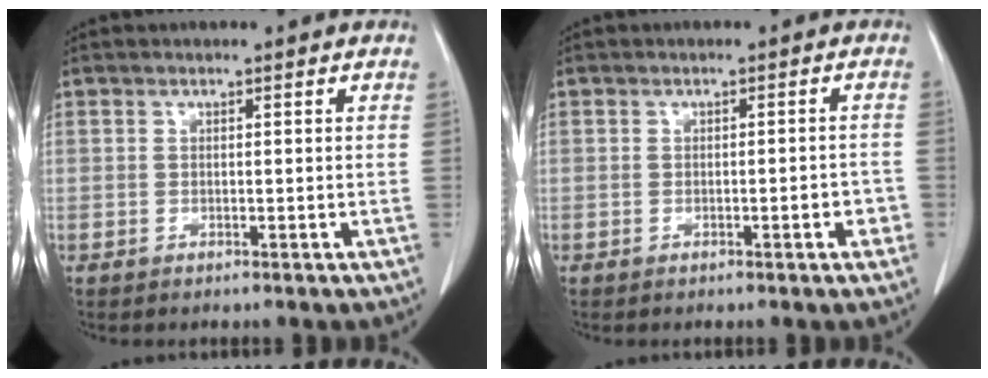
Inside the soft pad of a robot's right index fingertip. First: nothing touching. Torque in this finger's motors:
{"motor_torque": [0.52, -0.36, 0.30, 0.06]}